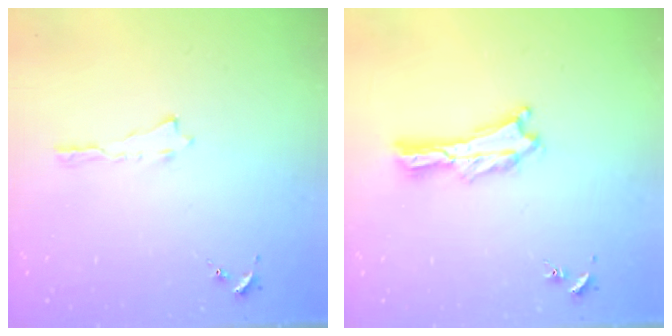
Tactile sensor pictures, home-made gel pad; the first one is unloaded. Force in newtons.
{"total": 1.8, "press": 1.8, "slide": 0.2}